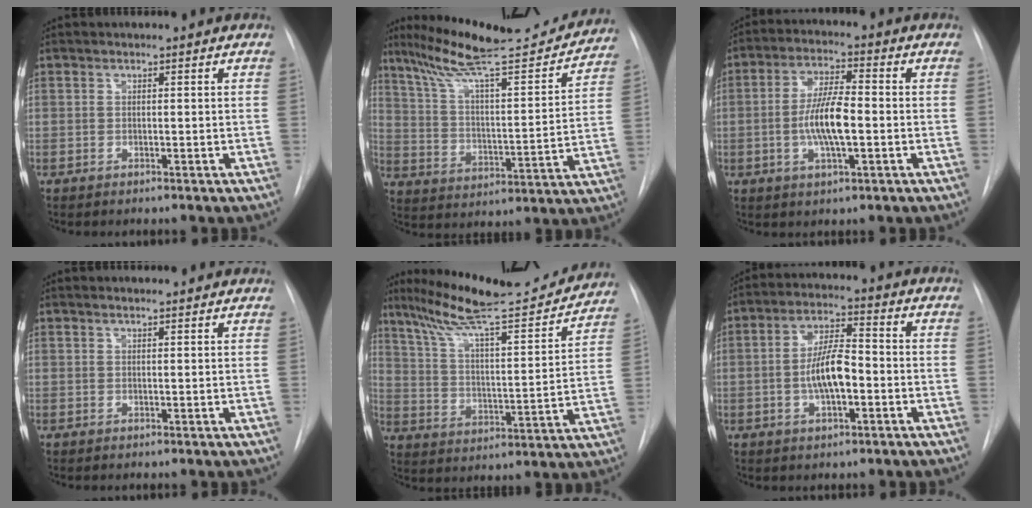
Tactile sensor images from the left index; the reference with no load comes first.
{"total": 23.8, "force": [21.1, 2.3, 10.7], "torque": [-0.176, -0.019, 0.307]}
{"total": 8.5, "force": [-1.3, 1.9, 8.1], "torque": [-0.161, 0.002, -0.028]}
{"total": 3.0, "force": [2.9, 0.4, 0.7], "torque": [-0.016, 0.016, 0.033]}
{"total": 22.7, "force": [20.2, 1.9, 10.1], "torque": [-0.167, -0.017, 0.295]}
{"total": 7.8, "force": [-1.5, 2.5, 7.3], "torque": [-0.146, 0.010, -0.030]}